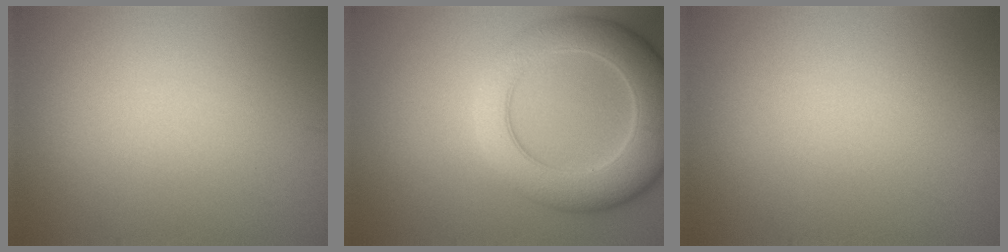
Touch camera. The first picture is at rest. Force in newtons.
{"total": 7.2, "press": 7.2, "slide": 0.6}
{"total": 0.0}